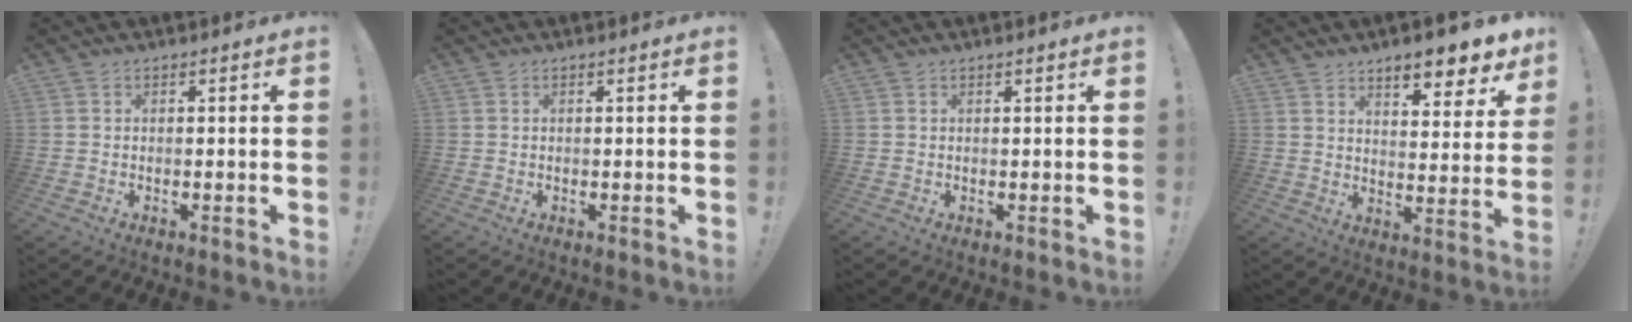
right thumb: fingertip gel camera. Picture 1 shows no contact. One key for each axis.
{"total": 0.0}
{"total": 0.6, "fx": 0.4, "fy": -0.2, "fz": 0.3, "tx": 0.001, "ty": -0.003, "tz": 0.006}
{"total": 9.5, "fx": 7.5, "fy": 2.3, "fz": 5.3, "tx": -0.061, "ty": -0.062, "tz": 0.126}